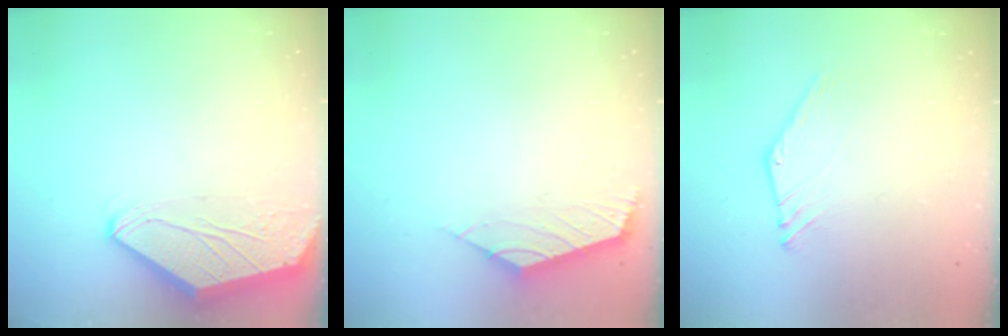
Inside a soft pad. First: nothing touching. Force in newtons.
{"total": 2.5, "press": 2.5, "slide": 0.6}
{"total": 2.4, "press": 2.4, "slide": 0.1}